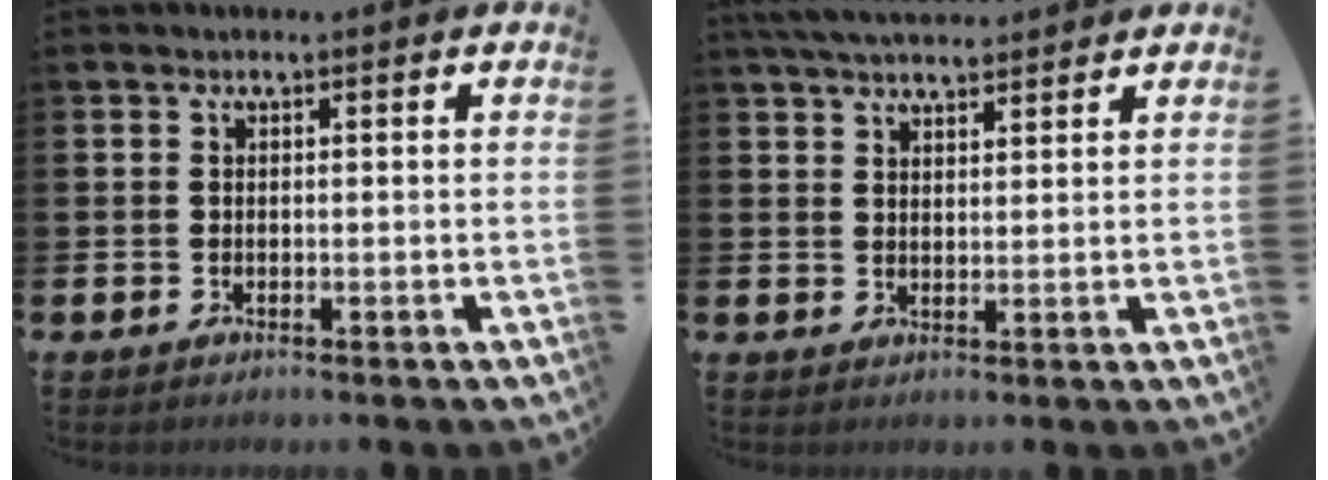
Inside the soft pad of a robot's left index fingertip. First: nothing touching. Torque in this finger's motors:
{"motor_torque": [1.15, -0.99, 0.48, 0.13]}